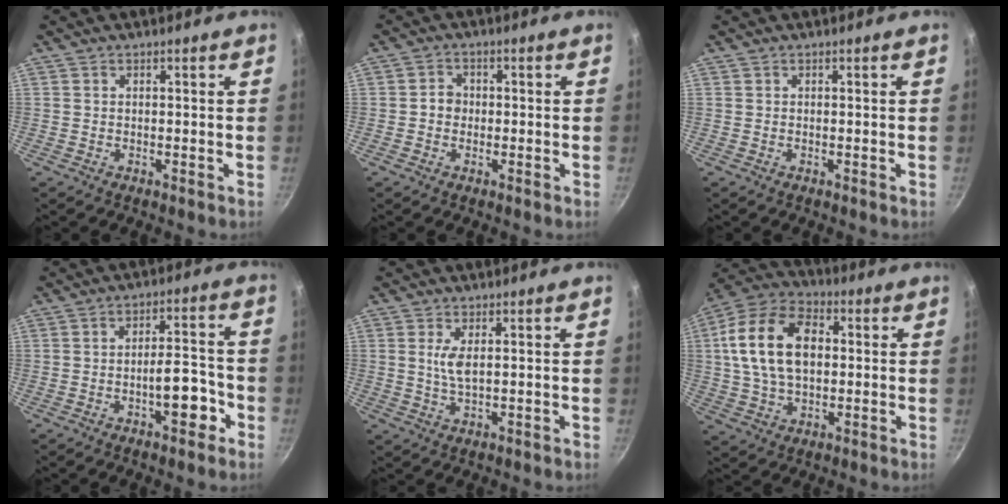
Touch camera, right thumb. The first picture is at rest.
{"total": 2.9, "force": [-0.3, 2.6, 1.4], "torque": [-0.006, 0.009, -0.008]}
{"total": 0.0}
{"total": 8.0, "force": [-3.4, 3.1, 6.6], "torque": [-0.073, 0.033, -0.049]}
{"total": 3.7, "force": [0.9, 1.3, 3.3], "torque": [-0.068, -0.007, 0.018]}
{"total": 17.8, "force": [2.4, 11.5, 13.4], "torque": [-0.224, 0.022, 0.030]}